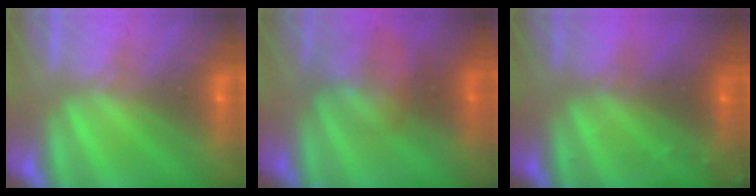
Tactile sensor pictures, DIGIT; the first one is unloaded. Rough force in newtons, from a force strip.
{"total": 2.3}
{"total": 8.7}